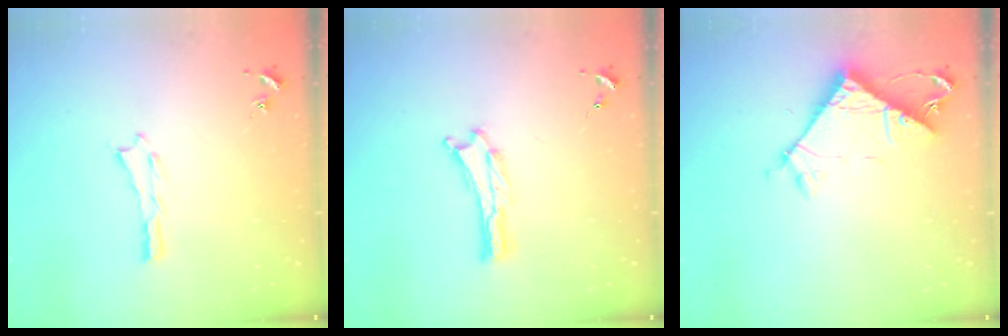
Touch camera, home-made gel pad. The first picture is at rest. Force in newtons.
{"total": 0.0}
{"total": 7.7, "press": 7.7, "slide": 0.8}